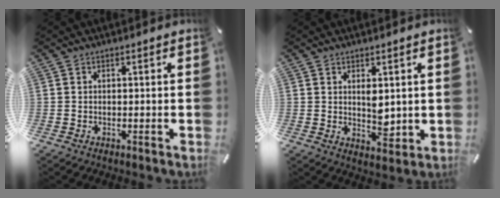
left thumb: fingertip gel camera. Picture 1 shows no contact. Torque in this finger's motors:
{"motor_torque": [0.88, 0.77, 0.69, -0.28, 0.00]}